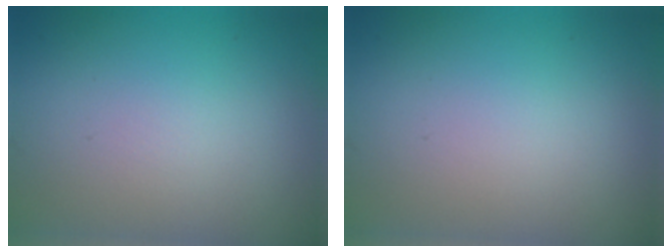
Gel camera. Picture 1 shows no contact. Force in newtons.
{"total": 0.0}